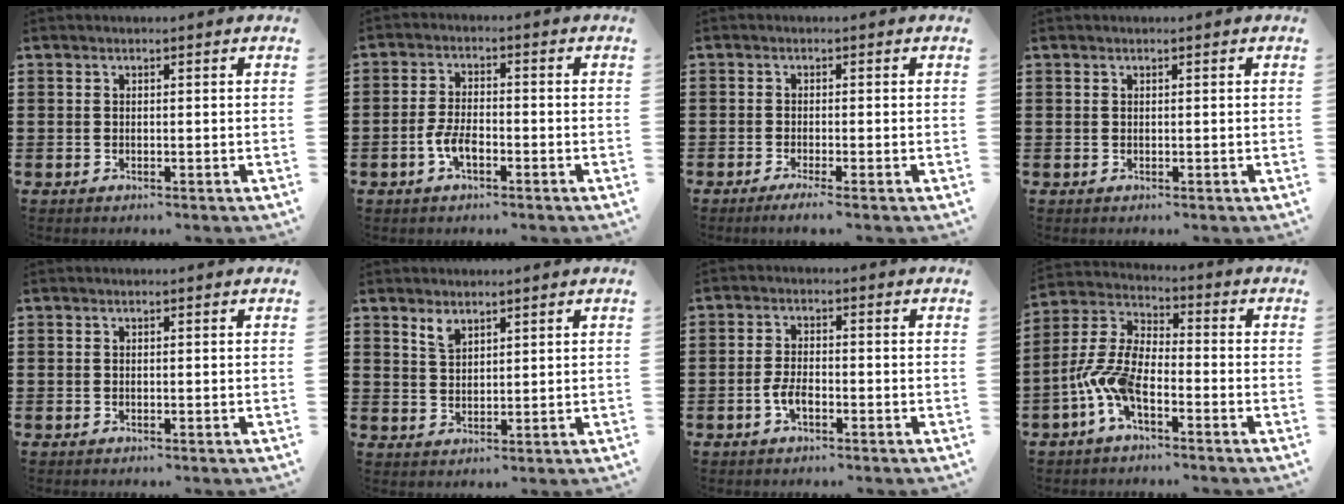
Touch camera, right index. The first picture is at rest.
{"total": 4.1, "force": [-1.8, 1.7, 3.3], "torque": [-0.078, -0.005, -0.037]}
{"total": 1.6, "force": [-1.3, -0.3, 1.0], "torque": [-0.023, -0.007, -0.026]}
{"total": 0.0}
{"total": 0.0}
{"total": 2.6, "force": [2.1, 1.2, 1.1], "torque": [-0.028, 0.003, 0.039]}
{"total": 3.0, "force": [-1.3, 1.2, 2.5], "torque": [-0.060, -0.005, -0.027]}
{"total": 8.6, "force": [-4.0, 3.4, 6.9], "torque": [-0.185, -0.016, -0.083]}